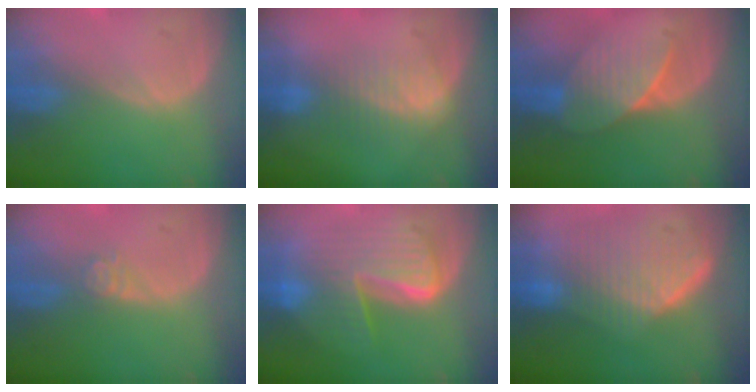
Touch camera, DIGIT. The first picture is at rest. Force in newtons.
{"total": 7.1, "press": 6.1, "slide": 3.7}
{"total": 7.4, "press": 6.9, "slide": 2.6}
{"total": 2.7, "press": 2.2, "slide": 1.5}
{"total": 10.4, "press": 10.4, "slide": 0.9}
{"total": 9.8, "press": 9.0, "slide": 3.8}